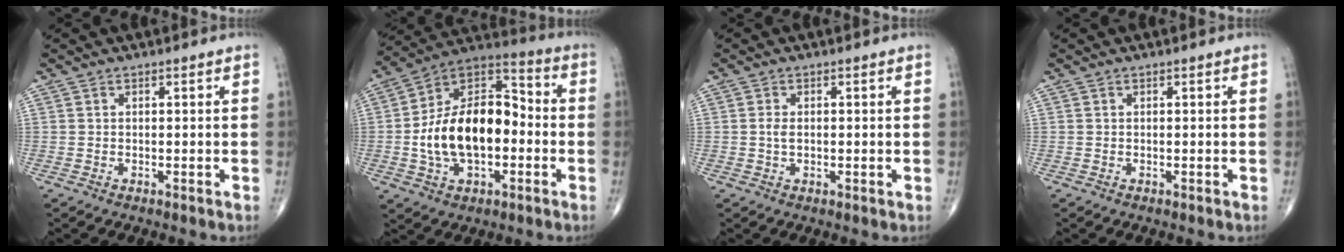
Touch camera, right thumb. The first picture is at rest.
{"total": 19.5, "force": [-2.2, 11.4, 15.6], "torque": [-0.252, 0.038, -0.043]}
{"total": 1.8, "force": [0.0, 1.0, 1.5], "torque": [-0.031, -0.001, -0.002]}
{"total": 0.0}